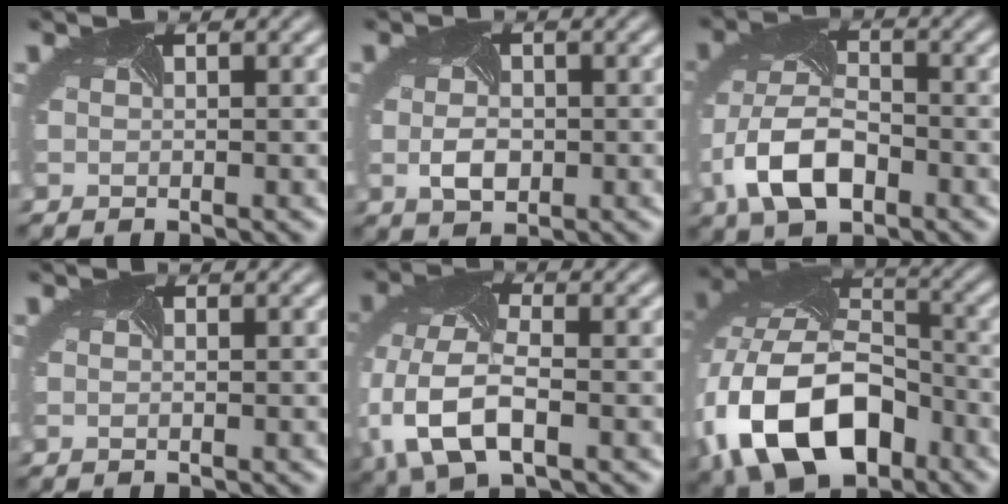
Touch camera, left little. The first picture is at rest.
{"total": 2.5, "force": [-0.4, 1.7, 1.8], "torque": [-0.039, -0.005, -0.008]}
{"total": 7.5, "force": [-3.2, 4.2, 5.3], "torque": [-0.126, -0.010, -0.068]}
{"total": 0.7, "force": [0.1, 0.4, 0.5], "torque": [-0.005, -0.005, 0.001]}
{"total": 8.8, "force": [-2.6, 5.0, 6.8], "torque": [-0.166, -0.017, -0.053]}
{"total": 15.4, "force": [-6.0, 10.0, 10.0], "torque": [-0.225, -0.028, -0.106]}